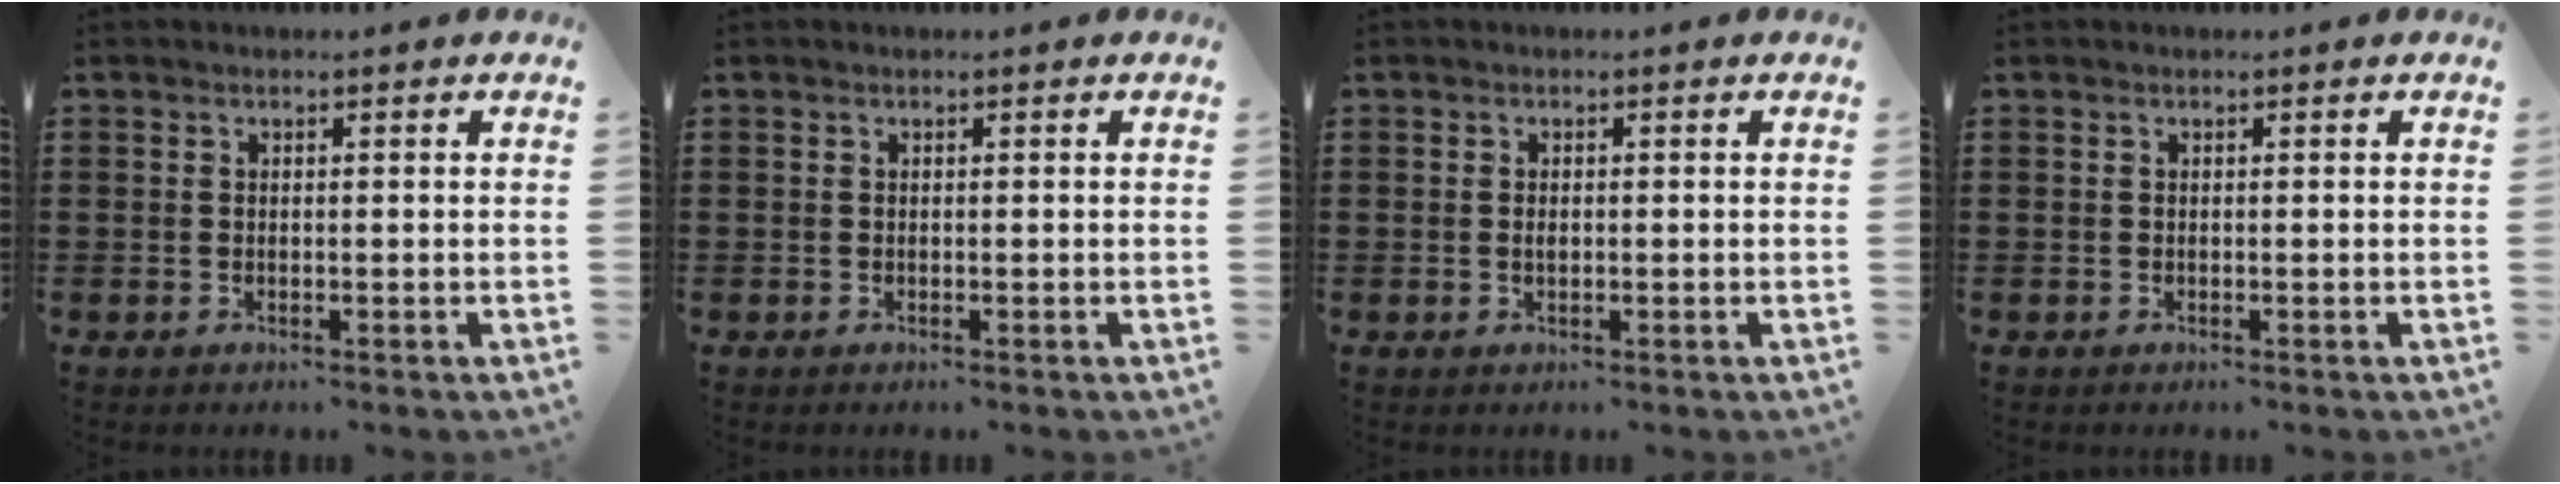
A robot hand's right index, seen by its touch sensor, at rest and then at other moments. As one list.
[{"total": 0.0}, {"total": 0.8, "force": [0.1, 0.5, 0.7], "torque": [-0.015, 0.003, 0.000]}, {"total": 0.0}]